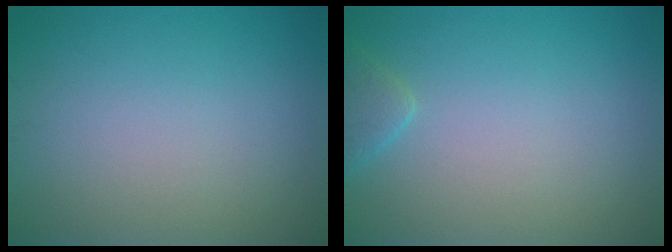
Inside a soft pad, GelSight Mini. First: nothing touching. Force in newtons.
{"total": 1.6, "press": 1.6, "slide": 0.1}